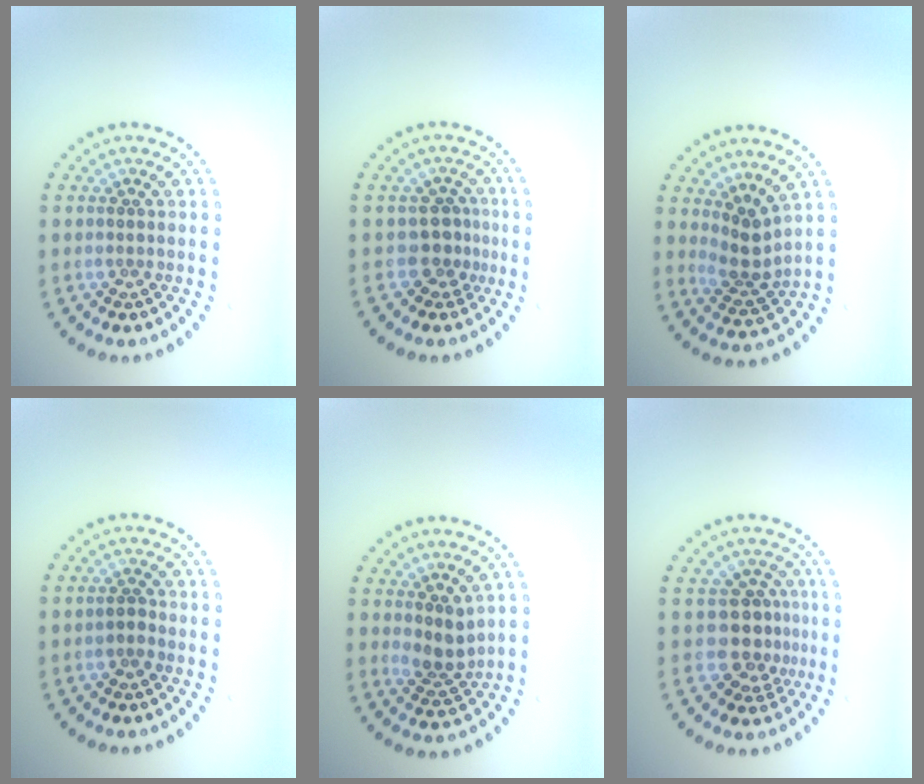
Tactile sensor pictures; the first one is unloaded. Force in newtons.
{"total": 2.3, "press": 1.4, "slide": 1.8}
{"total": 2.9, "press": 2.1, "slide": 2.0}
{"total": 1.0, "press": 0.9, "slide": 0.4}
{"total": 2.5, "press": 1.9, "slide": 1.6}
{"total": 3.0, "press": 2.3, "slide": 1.9}